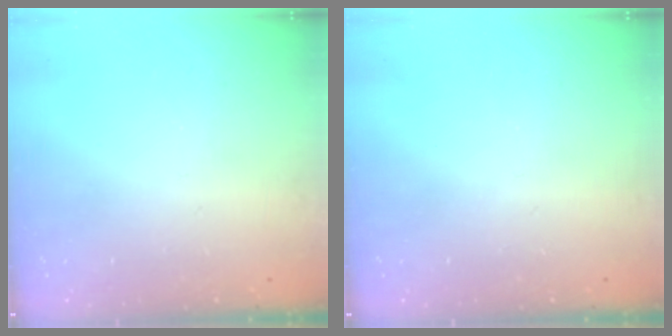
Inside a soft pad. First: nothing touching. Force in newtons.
{"total": 0.0}